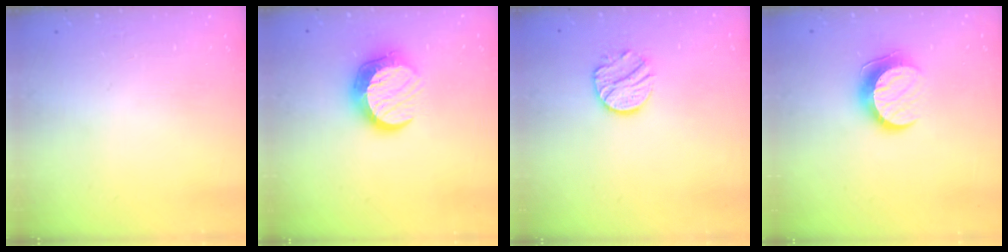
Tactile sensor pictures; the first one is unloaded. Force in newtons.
{"total": 11.4, "press": 11.4, "slide": 0.5}
{"total": 9.8, "press": 9.8, "slide": 0.7}
{"total": 9.7, "press": 9.7, "slide": 1.0}